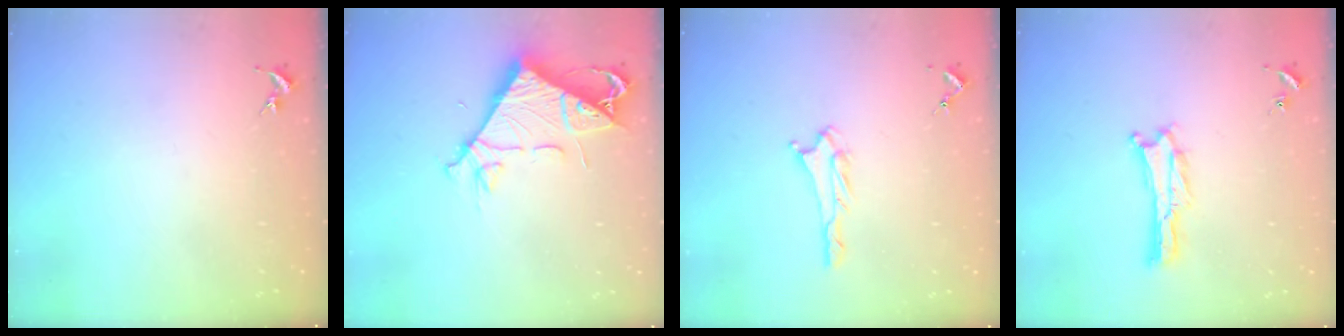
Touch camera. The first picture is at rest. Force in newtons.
{"total": 8.3, "press": 8.3, "slide": 0.7}
{"total": 2.3, "press": 2.2, "slide": 0.3}
{"total": 0.0}